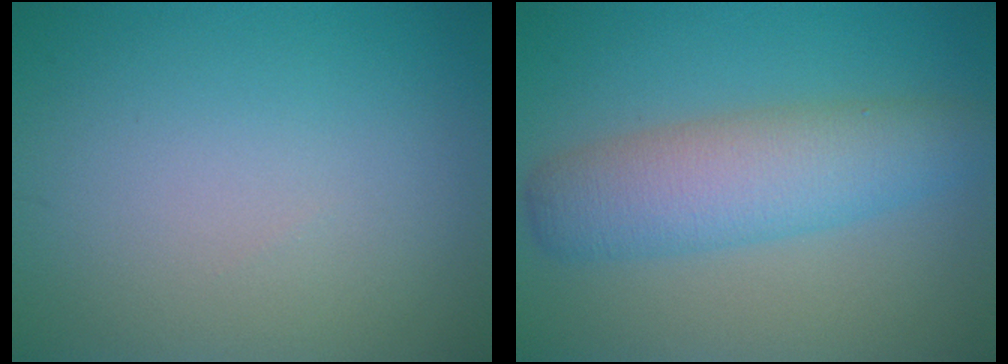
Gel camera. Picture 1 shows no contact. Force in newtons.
{"total": 5.8, "press": 5.8, "slide": 0.3}